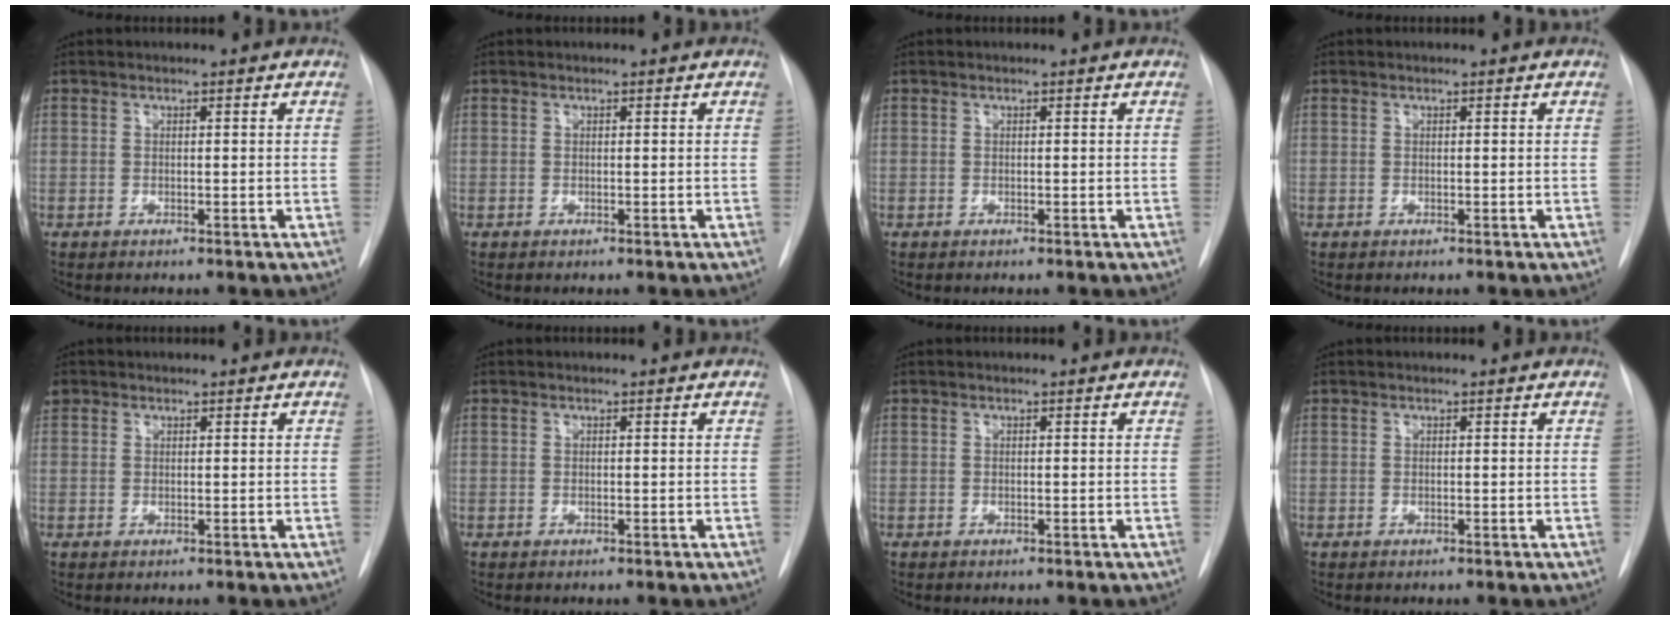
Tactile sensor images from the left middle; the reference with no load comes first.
{"total": 0.0}
{"total": 0.0}
{"total": 0.0}
{"total": 1.9, "force": [1.0, 1.6, 0.4], "torque": [-0.010, 0.019, 0.019]}
{"total": 0.0}
{"total": 0.0}
{"total": 0.0}